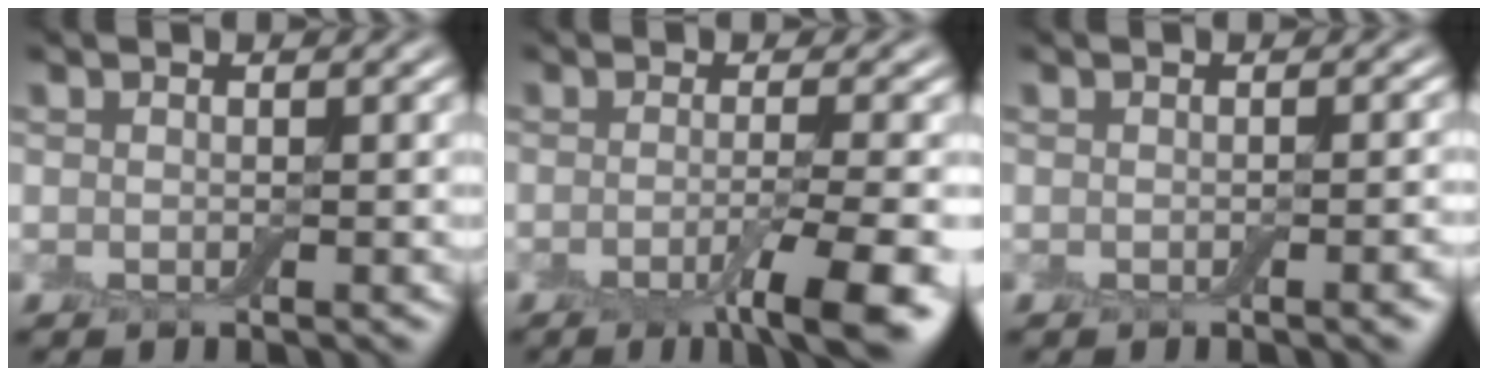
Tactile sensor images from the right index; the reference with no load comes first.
{"total": 6.2, "force": [-2.8, 1.1, 5.4], "torque": [-0.074, -0.007, -0.047]}
{"total": 1.8, "force": [-0.7, 0.3, 1.6], "torque": [-0.014, 0.001, -0.007]}